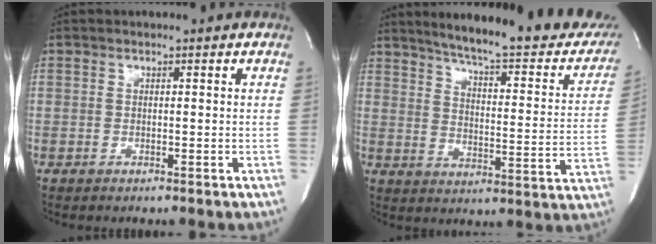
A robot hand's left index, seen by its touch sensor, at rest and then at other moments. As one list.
[{"total": 25.7, "force": [22.0, 3.8, 12.7], "torque": [-0.178, -0.055, 0.271]}]